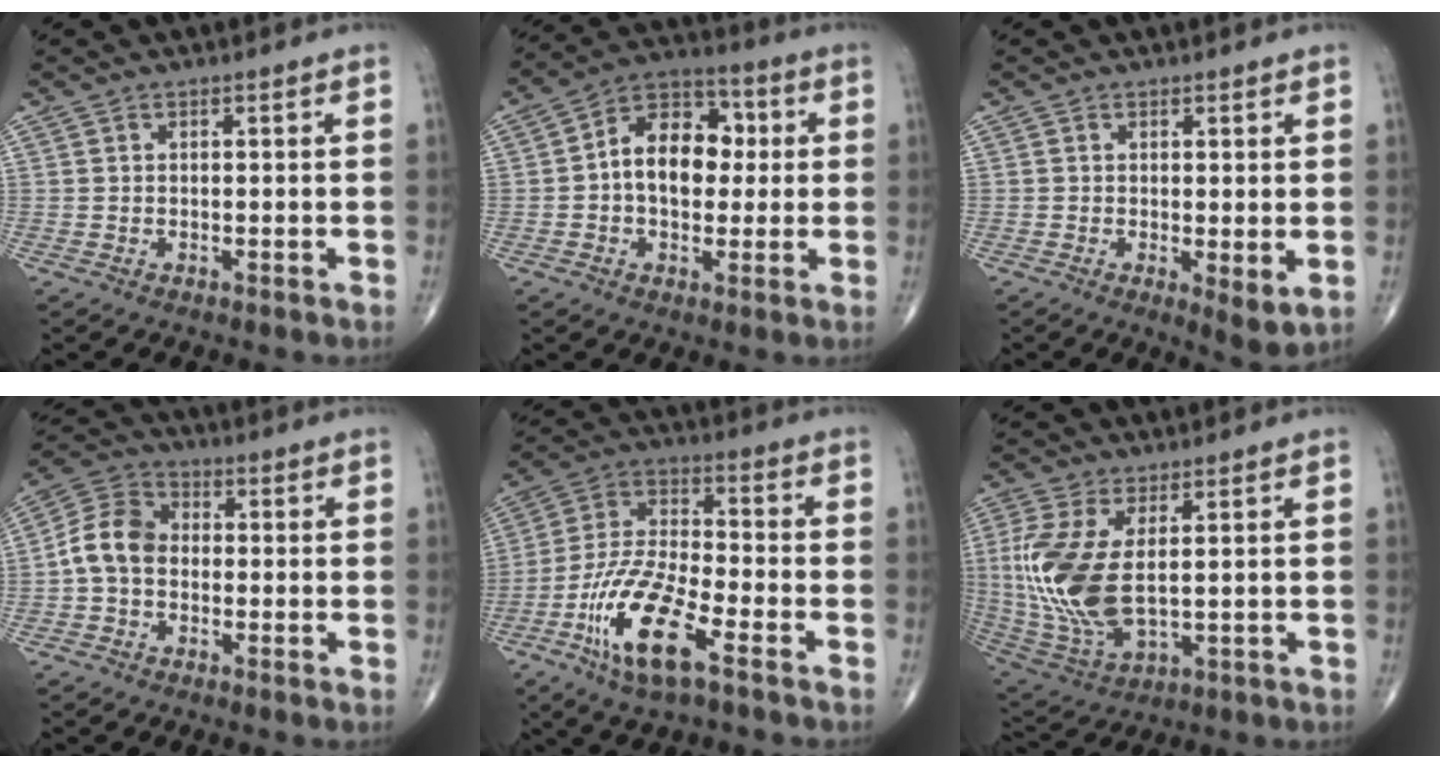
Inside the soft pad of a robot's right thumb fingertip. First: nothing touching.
{"total": 13.1, "force": [0.7, 9.0, 9.5], "torque": [-0.117, 0.029, 0.000]}
{"total": 4.3, "force": [-0.4, 1.2, 4.1], "torque": [-0.066, -0.017, -0.006]}
{"total": 8.4, "force": [-0.9, 6.4, 5.4], "torque": [-0.090, 0.028, -0.032]}
{"total": 15.7, "force": [-7.7, 4.8, 12.8], "torque": [-0.267, 0.031, -0.146]}
{"total": 15.1, "force": [1.5, 7.3, 13.2], "torque": [-0.303, -0.015, 0.043]}